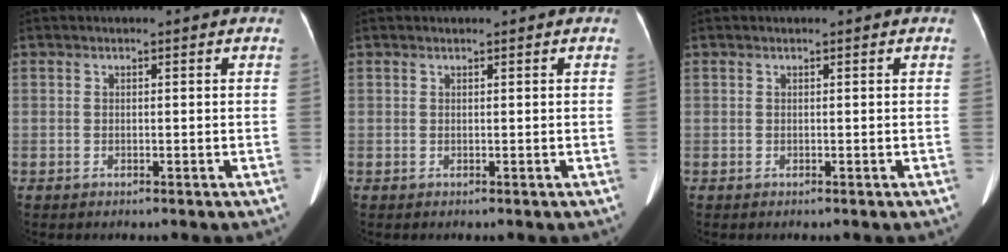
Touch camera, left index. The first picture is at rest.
{"total": 0.0}
{"total": 0.0}